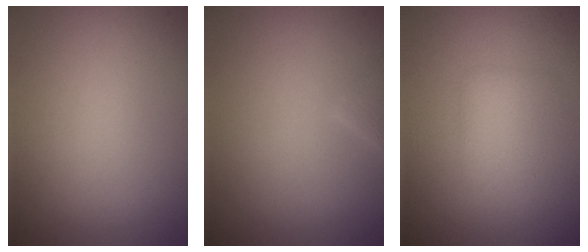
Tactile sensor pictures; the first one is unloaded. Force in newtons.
{"total": 1.3, "press": 1.3, "slide": 0.1}
{"total": 2.0, "press": 2.0, "slide": 0.2}